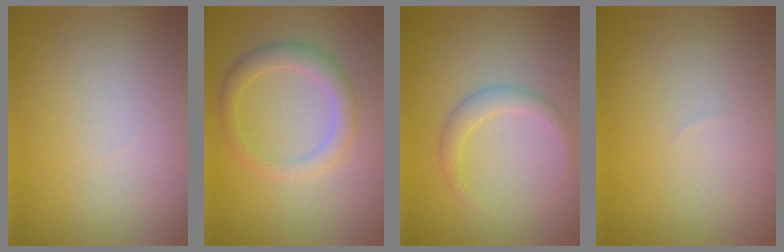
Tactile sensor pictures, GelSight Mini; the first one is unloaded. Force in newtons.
{"total": 2.6, "press": 2.6, "slide": 0.2}
{"total": 1.7, "press": 1.7, "slide": 0.2}
{"total": 0.0}